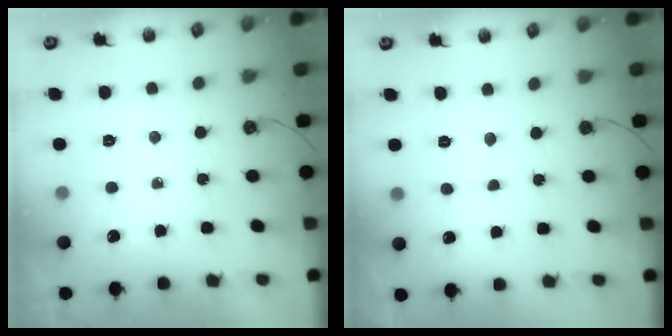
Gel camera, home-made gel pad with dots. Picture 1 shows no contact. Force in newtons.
{"total": 1.8, "press": 1.8, "slide": 0.1}